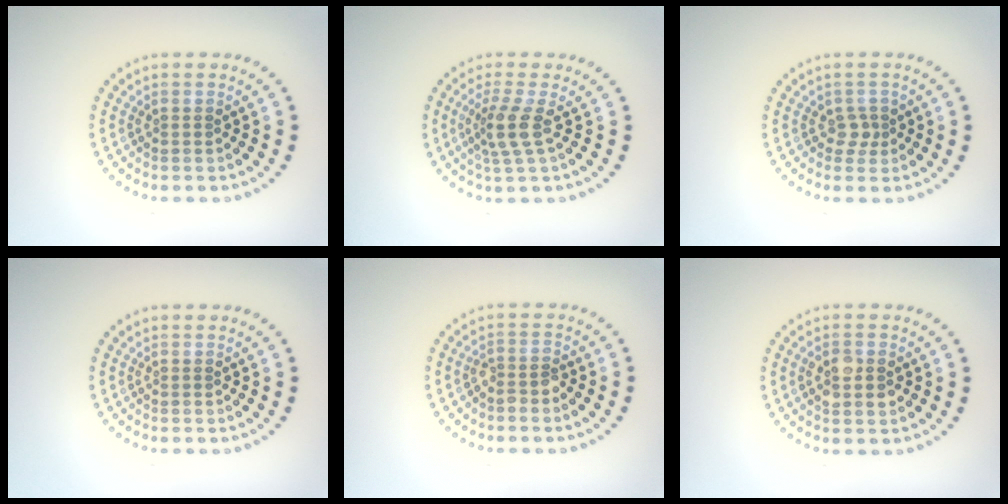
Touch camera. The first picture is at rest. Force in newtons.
{"total": 2.8, "press": 2.1, "slide": 1.8}
{"total": 1.4, "press": 1.1, "slide": 0.9}
{"total": 0.0}
{"total": 1.5, "press": 1.3, "slide": 0.8}
{"total": 2.8, "press": 2.8, "slide": 0.2}